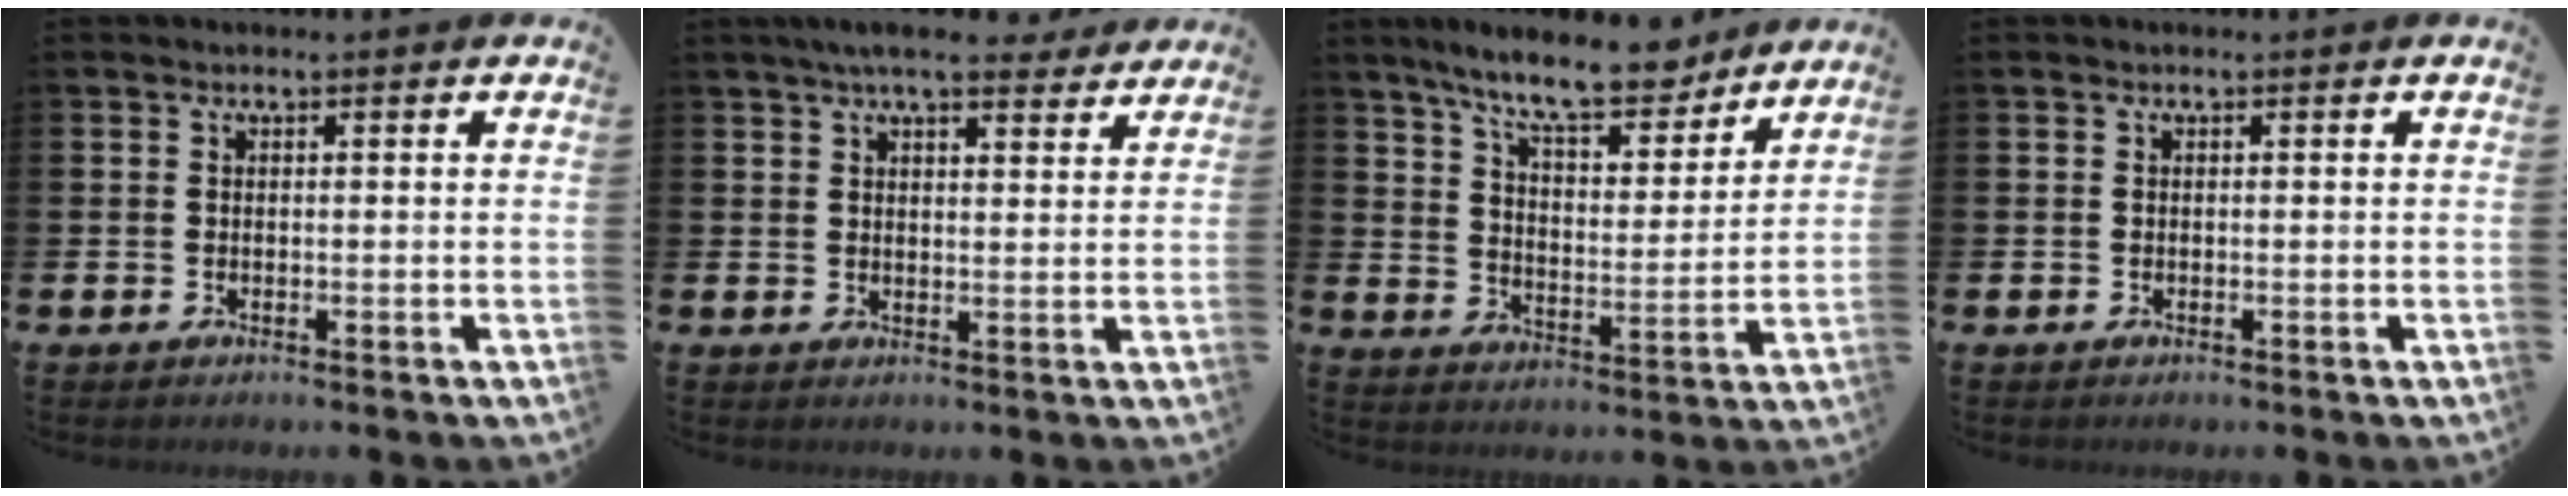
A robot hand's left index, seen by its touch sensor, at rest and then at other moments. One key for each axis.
{"total": 6.0, "fx": 5.3, "fy": 1.1, "fz": 2.5, "tx": -0.048, "ty": -0.016, "tz": 0.093}
{"total": 10.5, "fx": 9.5, "fy": 1.9, "fz": 4.2, "tx": -0.099, "ty": -0.050, "tz": 0.166}
{"total": 0.0}